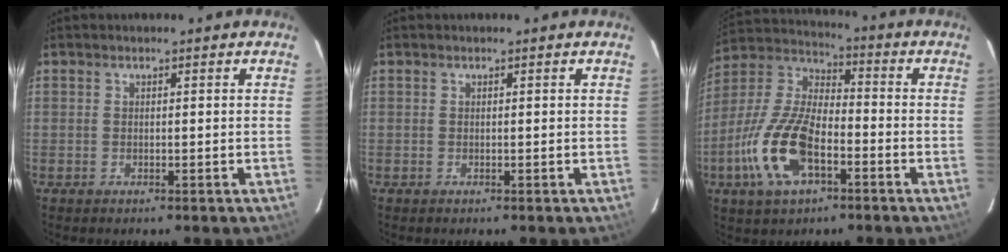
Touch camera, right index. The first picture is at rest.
{"total": 0.0}
{"total": 16.9, "force": [-6.8, 7.8, 13.4], "torque": [-0.293, -0.003, -0.130]}